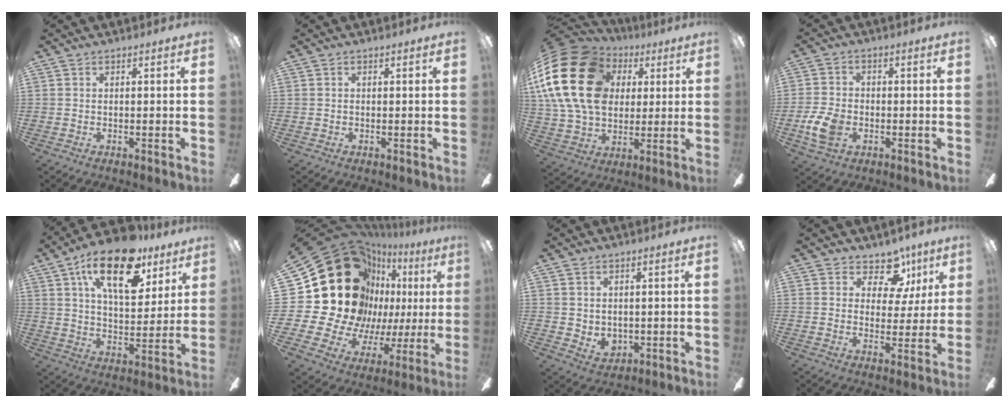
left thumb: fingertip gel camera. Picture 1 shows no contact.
{"total": 0.0}
{"total": 25.0, "force": [6.0, 19.1, 15.1], "torque": [-0.311, -0.008, 0.110]}
{"total": 8.5, "force": [-2.6, 6.0, 5.4], "torque": [-0.114, 0.007, -0.047]}
{"total": 20.9, "force": [11.9, 9.8, 14.0], "torque": [-0.227, -0.047, 0.202]}
{"total": 33.3, "force": [9.2, 25.2, 19.8], "torque": [-0.374, -0.084, 0.232]}
{"total": 3.6, "force": [1.1, 3.2, 1.4], "torque": [-0.014, -0.005, 0.022]}
{"total": 10.1, "force": [6.3, 6.5, 4.3], "torque": [-0.066, -0.033, 0.117]}